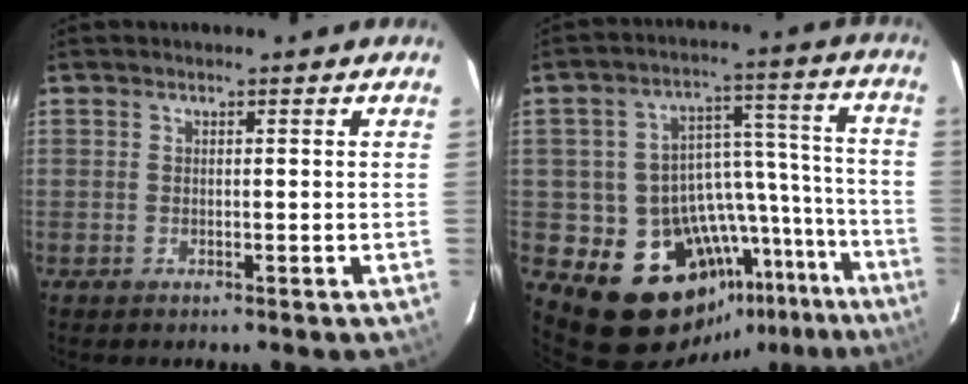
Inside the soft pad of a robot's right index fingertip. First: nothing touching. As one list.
[{"total": 17.9, "force": [-12.6, 11.0, 6.5], "torque": [-0.096, 0.063, -0.167]}]